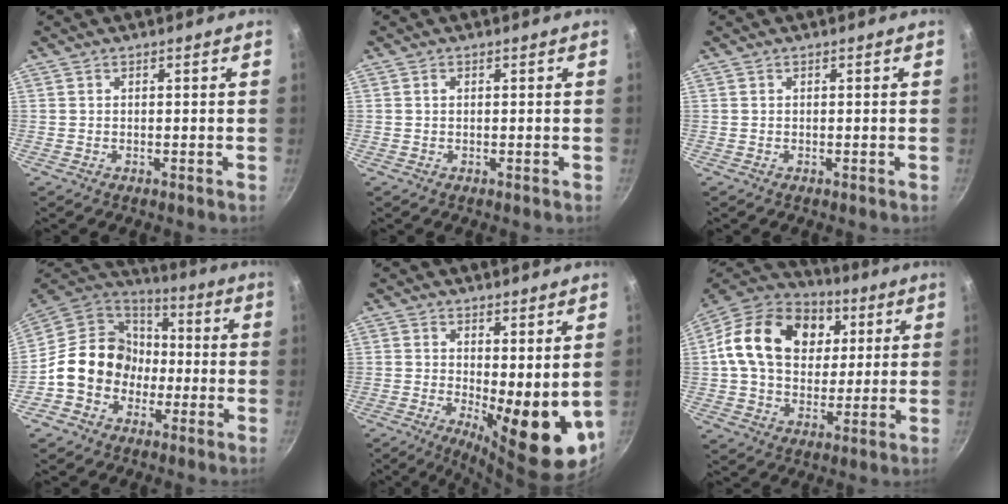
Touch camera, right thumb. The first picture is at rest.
{"total": 0.7, "force": [0.2, 0.4, 0.5], "torque": [-0.009, 0.003, 0.003]}
{"total": 0.0}
{"total": 16.0, "force": [-3.2, 13.7, 7.6], "torque": [-0.082, 0.054, -0.067]}
{"total": 12.5, "force": [0.6, 4.5, 11.6], "torque": [-0.135, -0.028, 0.020]}
{"total": 22.0, "force": [5.5, 16.2, 13.9], "torque": [-0.219, 0.011, 0.083]}